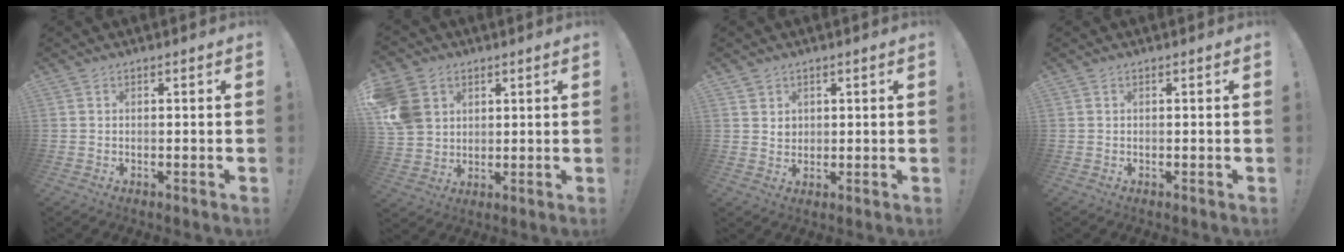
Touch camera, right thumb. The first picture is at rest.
{"total": 11.4, "force": [4.1, 9.5, 4.7], "torque": [-0.088, -0.012, 0.088]}
{"total": 3.0, "force": [1.7, 2.4, 0.4], "torque": [0.001, -0.011, 0.028]}
{"total": 0.0}